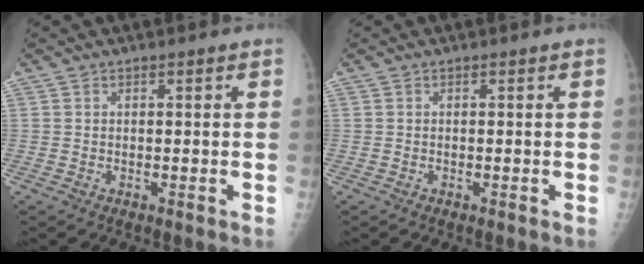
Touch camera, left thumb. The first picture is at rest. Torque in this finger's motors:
{"motor_torque": [0.09, 0.08, 0.00, 0.00, 0.00]}